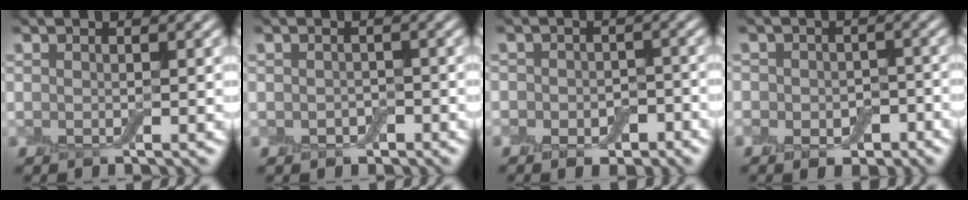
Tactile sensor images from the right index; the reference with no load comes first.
{"total": 1.1, "force": [-0.4, 0.9, 0.5], "torque": [-0.007, -0.004, -0.010]}
{"total": 4.0, "force": [-1.7, 2.9, 2.2], "torque": [-0.010, 0.001, -0.032]}
{"total": 4.0, "force": [-1.4, 3.1, 2.2], "torque": [-0.014, -0.003, -0.027]}